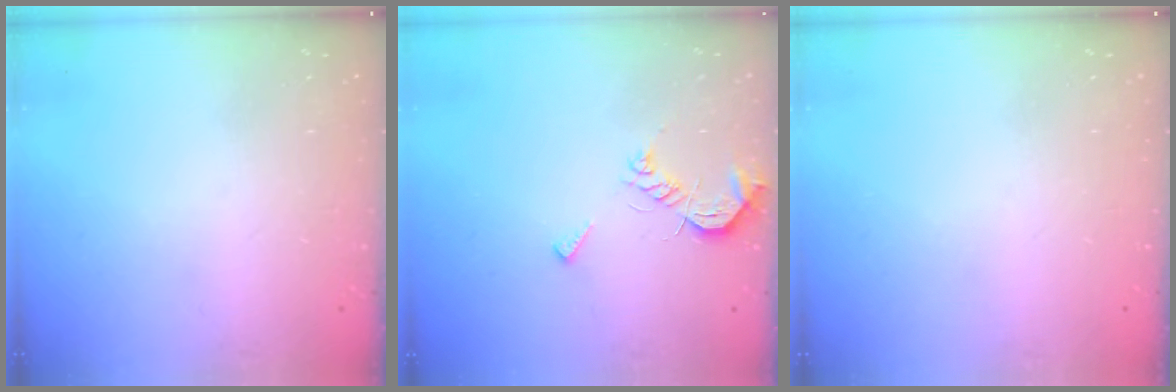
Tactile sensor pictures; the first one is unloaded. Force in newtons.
{"total": 8.0, "press": 8.0, "slide": 0.3}
{"total": 0.0}